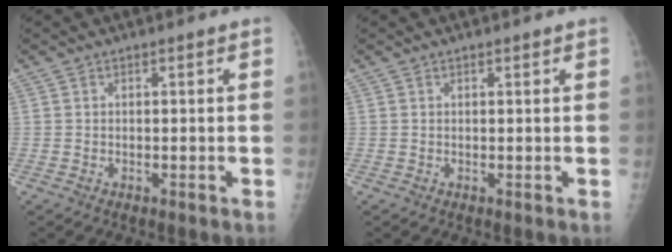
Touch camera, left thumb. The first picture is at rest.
{"total": 0.7, "force": [0.5, 0.2, 0.4], "torque": [-0.006, -0.002, 0.008]}